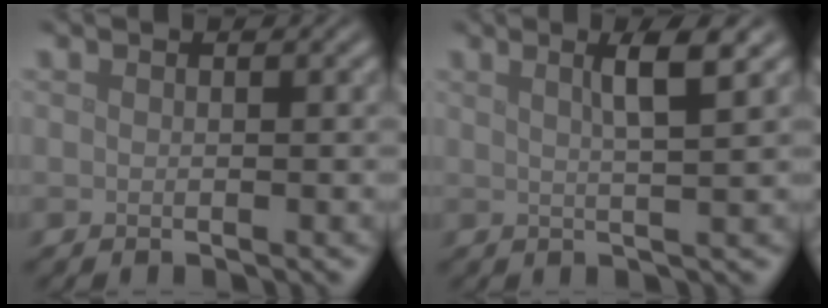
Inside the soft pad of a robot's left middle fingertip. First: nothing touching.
{"total": 3.7, "force": [1.6, 0.6, 3.2], "torque": [-0.040, 0.009, 0.023]}